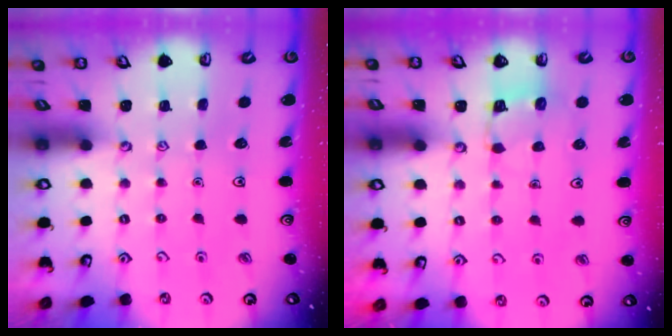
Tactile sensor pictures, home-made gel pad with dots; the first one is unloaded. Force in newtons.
{"total": 5.4, "press": 5.4, "slide": 0.4}